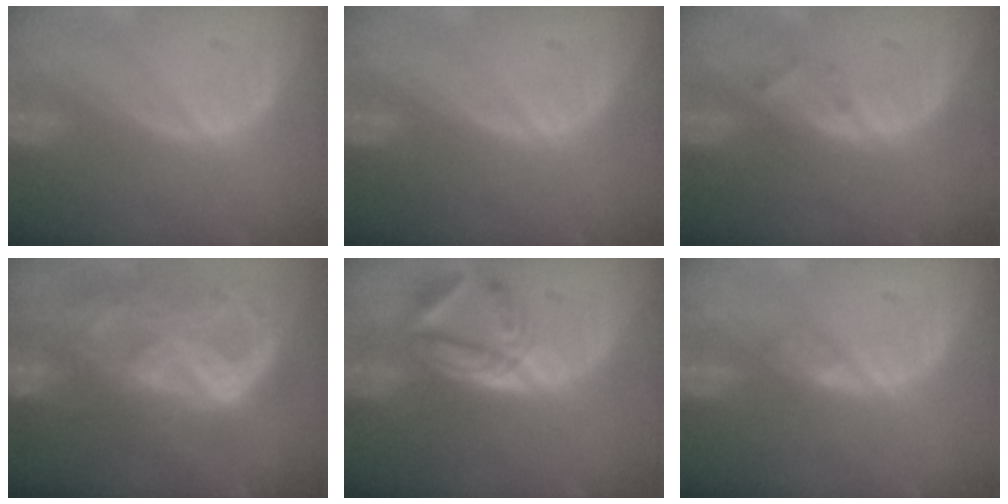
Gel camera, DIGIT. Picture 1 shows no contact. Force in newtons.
{"total": 0.0}
{"total": 1.3, "press": 1.3, "slide": 0.4}
{"total": 11.1, "press": 9.4, "slide": 5.9}
{"total": 5.6, "press": 5.3, "slide": 1.7}
{"total": 1.4, "press": 1.4, "slide": 0.1}